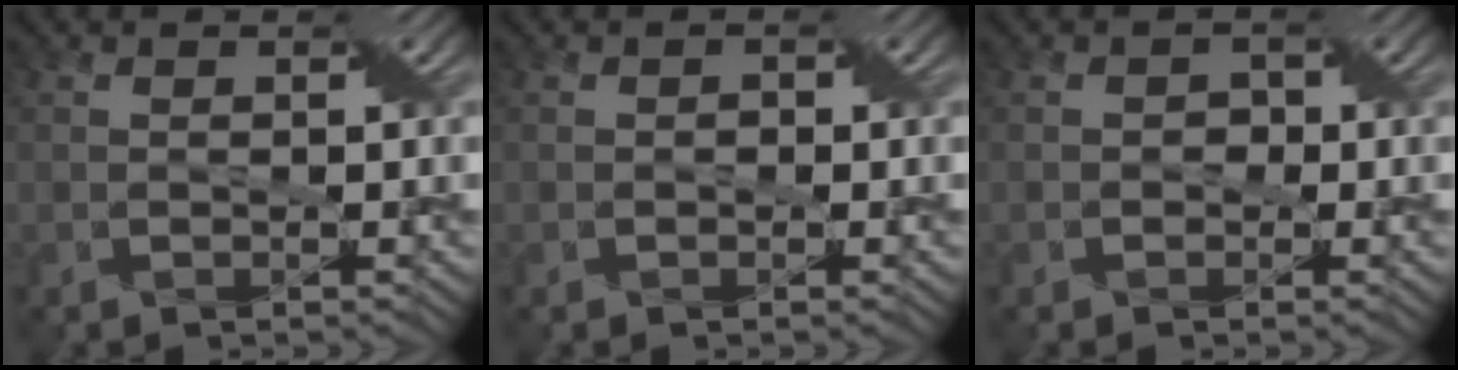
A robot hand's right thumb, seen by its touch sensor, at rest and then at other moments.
{"total": 0.6, "force": [-0.2, 0.4, 0.3], "torque": [-0.004, -0.001, -0.005]}
{"total": 1.0, "force": [-0.3, 0.9, 0.3], "torque": [-0.005, -0.001, -0.006]}